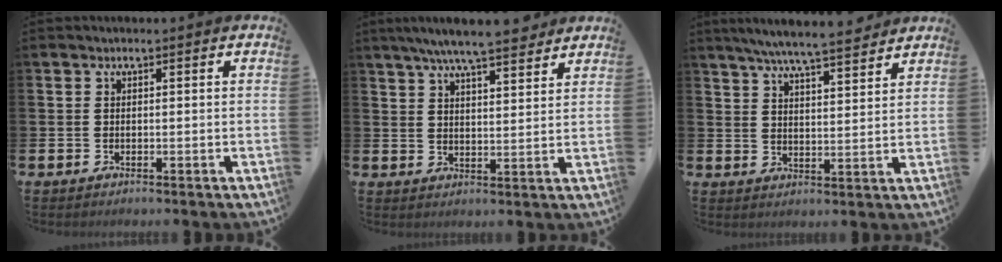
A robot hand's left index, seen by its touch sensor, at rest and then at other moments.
{"total": 7.4, "force": [6.8, 0.7, 2.9], "torque": [-0.065, -0.028, 0.120]}
{"total": 6.7, "force": [6.3, 0.1, 2.1], "torque": [-0.058, -0.034, 0.111]}